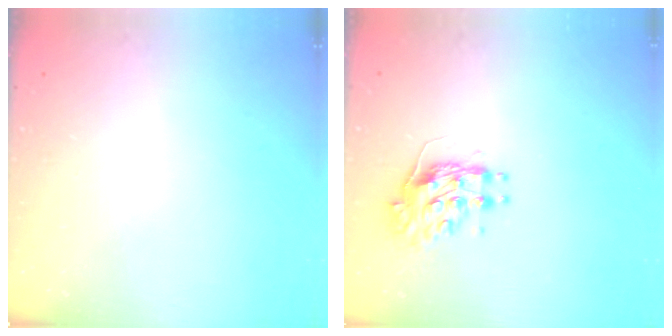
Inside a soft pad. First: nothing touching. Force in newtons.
{"total": 10.0, "press": 10.0, "slide": 0.0}